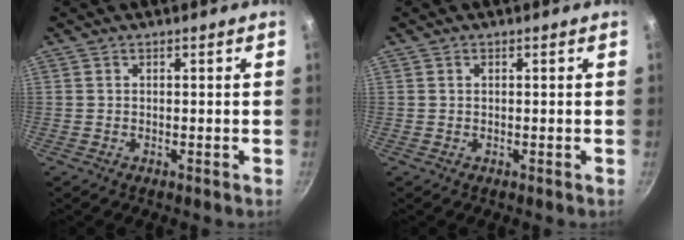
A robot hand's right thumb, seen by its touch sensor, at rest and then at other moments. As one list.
[{"total": 0.6, "force": [0.2, 0.3, 0.4], "torque": [-0.008, 0.002, 0.004]}]